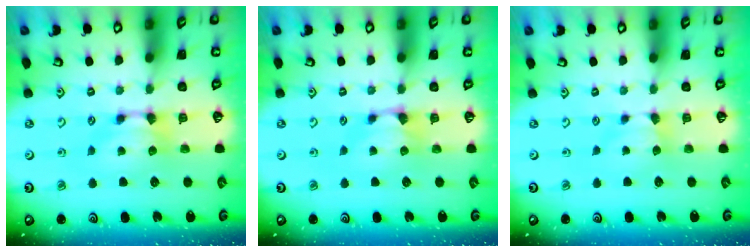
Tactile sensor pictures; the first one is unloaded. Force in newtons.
{"total": 0.0}
{"total": 1.8, "press": 1.7, "slide": 0.5}